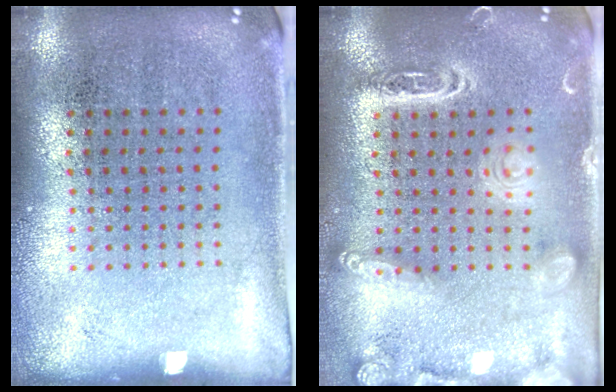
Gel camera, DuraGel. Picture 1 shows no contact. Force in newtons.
{"total": 2.1, "press": 2.1, "slide": 0.1}